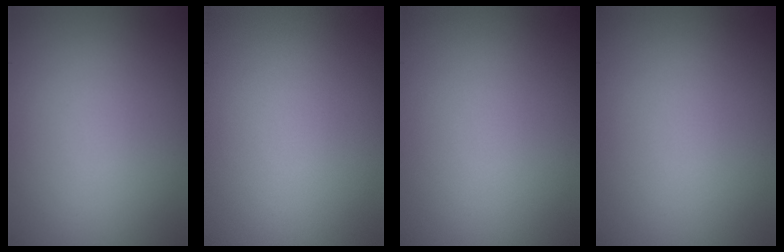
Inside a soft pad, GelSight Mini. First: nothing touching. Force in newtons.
{"total": 0.0}
{"total": 0.0}
{"total": 0.0}